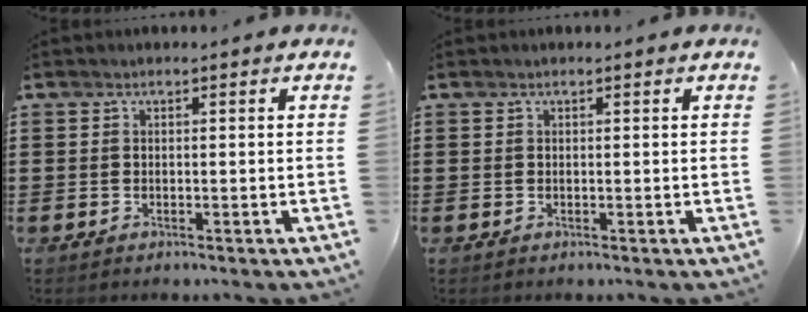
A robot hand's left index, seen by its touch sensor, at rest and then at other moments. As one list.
[{"total": 0.0}]